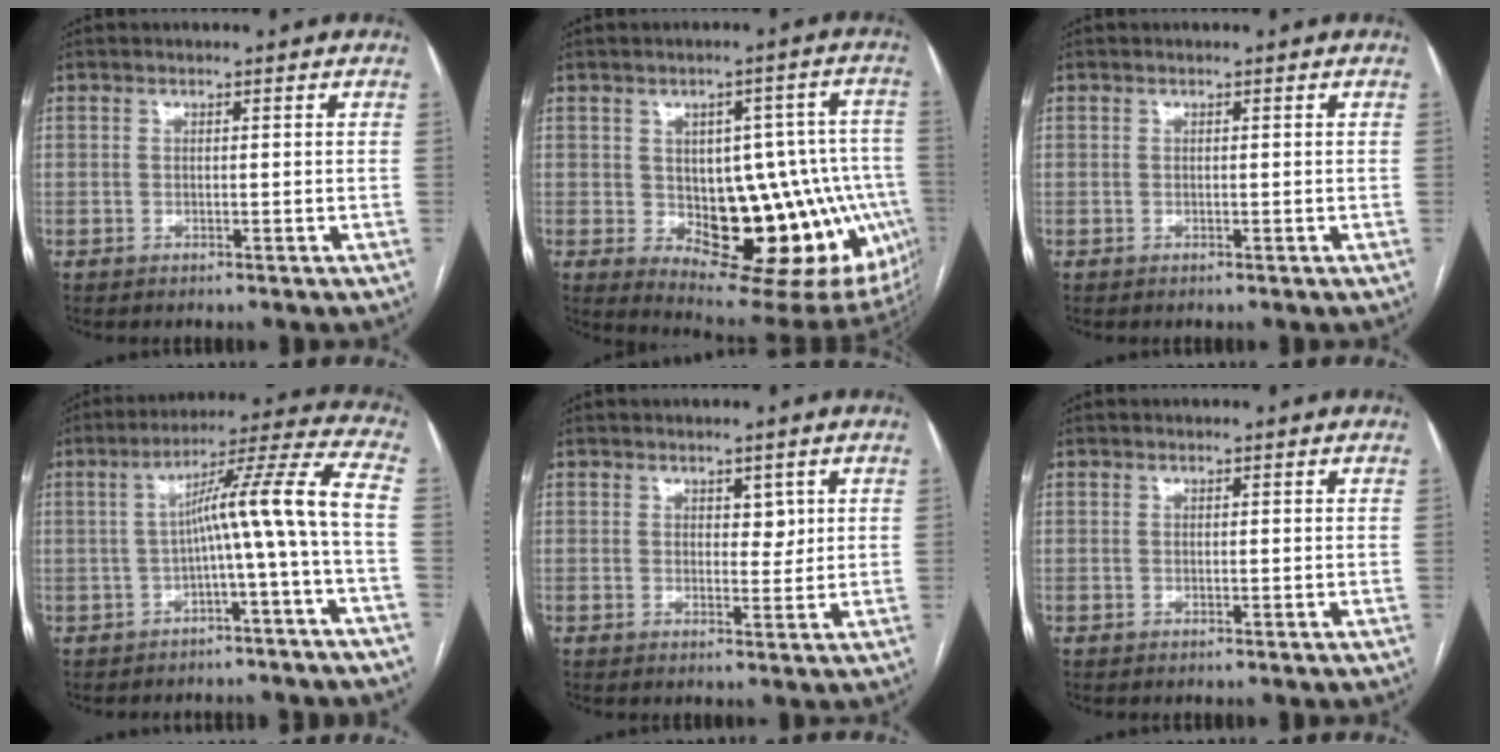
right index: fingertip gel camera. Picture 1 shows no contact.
{"total": 20.7, "force": [-3.6, 10.4, 17.6], "torque": [-0.143, 0.034, -0.018]}
{"total": 0.0}
{"total": 10.6, "force": [-2.1, -1.8, 10.2], "torque": [-0.149, 0.033, -0.031]}
{"total": 2.2, "force": [1.0, 1.2, 1.5], "torque": [-0.015, -0.004, 0.014]}
{"total": 0.0}